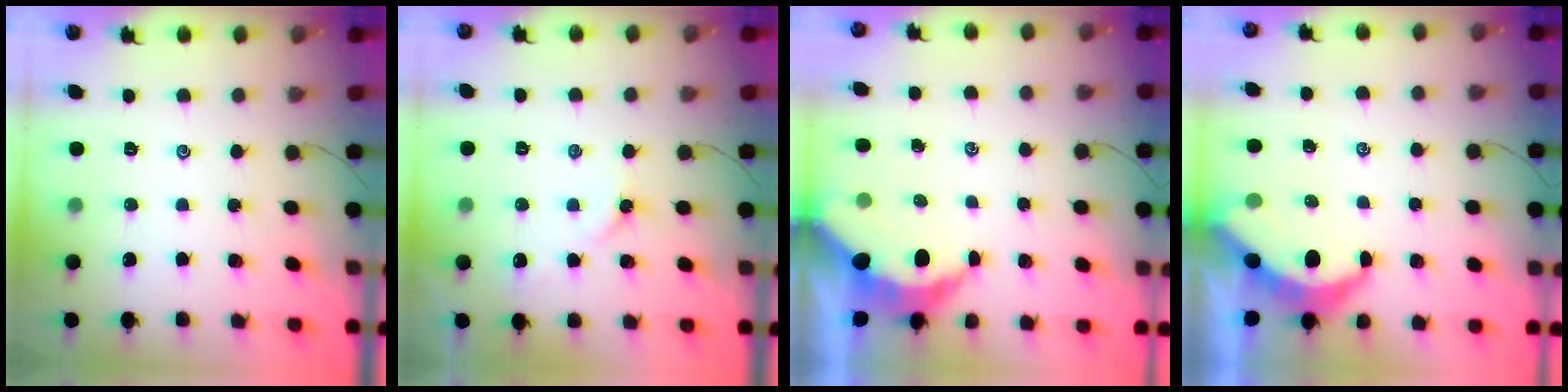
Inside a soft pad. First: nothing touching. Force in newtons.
{"total": 4.7, "press": 4.6, "slide": 0.5}
{"total": 5.2, "press": 5.1, "slide": 0.7}
{"total": 5.5, "press": 5.5, "slide": 0.0}